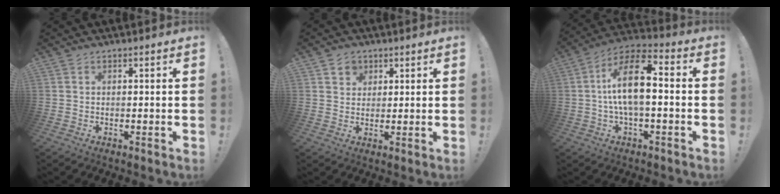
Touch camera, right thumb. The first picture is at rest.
{"total": 4.3, "force": [2.4, 3.4, 0.9], "torque": [-0.011, -0.009, 0.042]}
{"total": 15.0, "force": [0.1, 6.0, 13.7], "torque": [-0.249, 0.009, -0.003]}